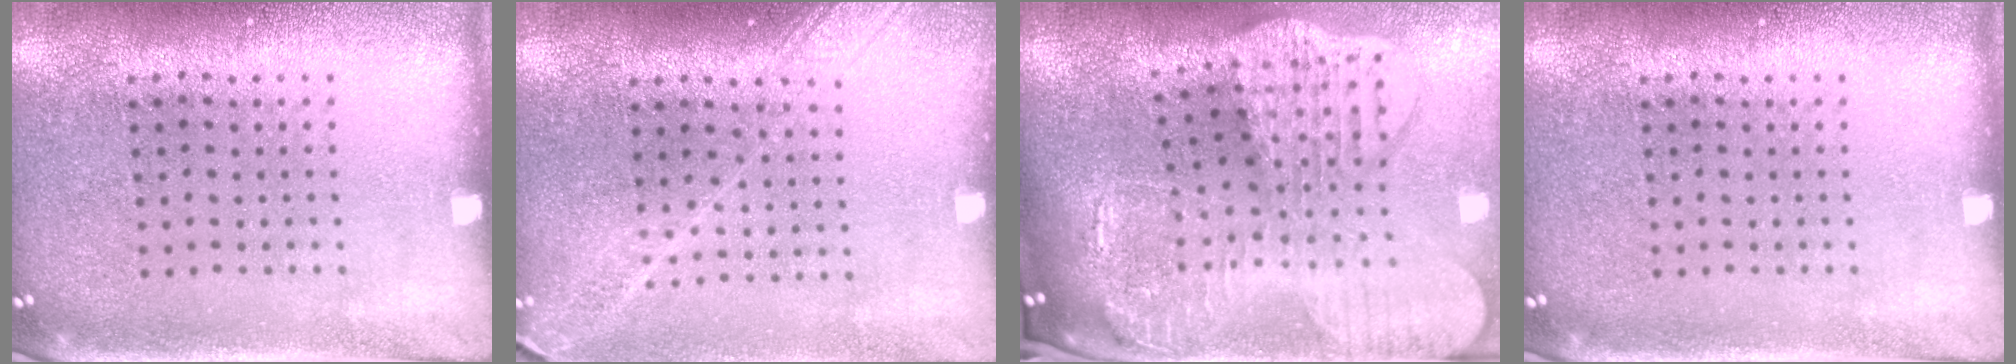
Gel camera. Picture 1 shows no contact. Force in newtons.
{"total": 1.8, "press": 1.5, "slide": 1.0}
{"total": 4.4, "press": 3.3, "slide": 2.9}
{"total": 0.0}